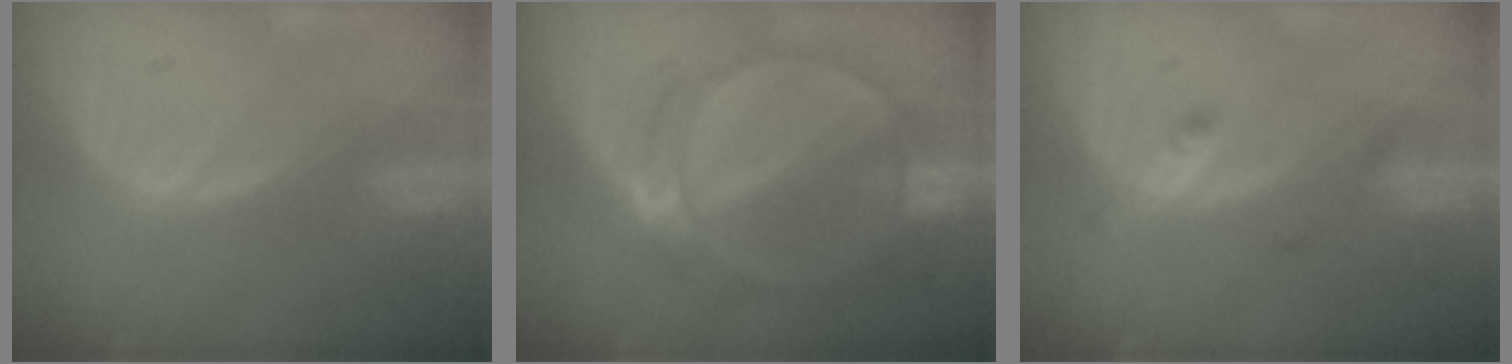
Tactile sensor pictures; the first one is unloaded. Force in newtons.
{"total": 7.2, "press": 6.4, "slide": 3.4}
{"total": 2.1, "press": 2.1, "slide": 0.2}